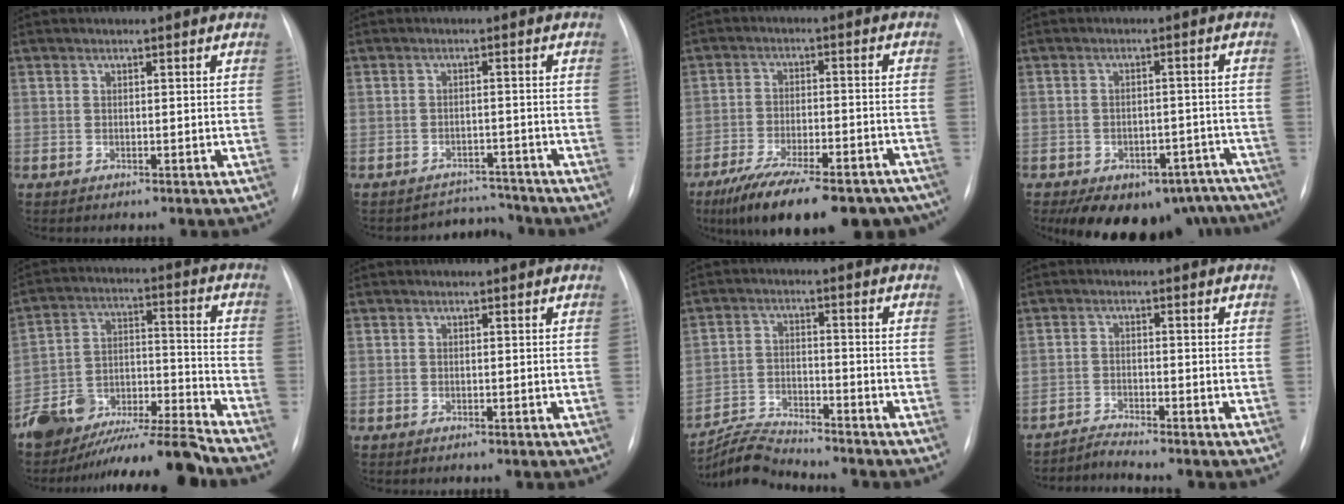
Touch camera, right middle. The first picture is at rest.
{"total": 3.9, "force": [-3.6, 0.5, -1.5], "torque": [0.025, 0.017, -0.047]}
{"total": 23.5, "force": [-18.6, 7.0, 12.5], "torque": [-0.160, -0.002, -0.258]}
{"total": 18.1, "force": [-14.1, 9.3, 6.4], "torque": [-0.085, 0.023, -0.165]}
{"total": 13.6, "force": [-12.7, 0.2, 4.6], "torque": [-0.056, 0.032, -0.225]}
{"total": 0.0}
{"total": 6.5, "force": [-6.5, -0.5, 0.1], "torque": [-0.014, -0.009, -0.119]}
{"total": 2.6, "force": [-2.3, -1.0, -0.5], "torque": [0.004, -0.020, -0.045]}